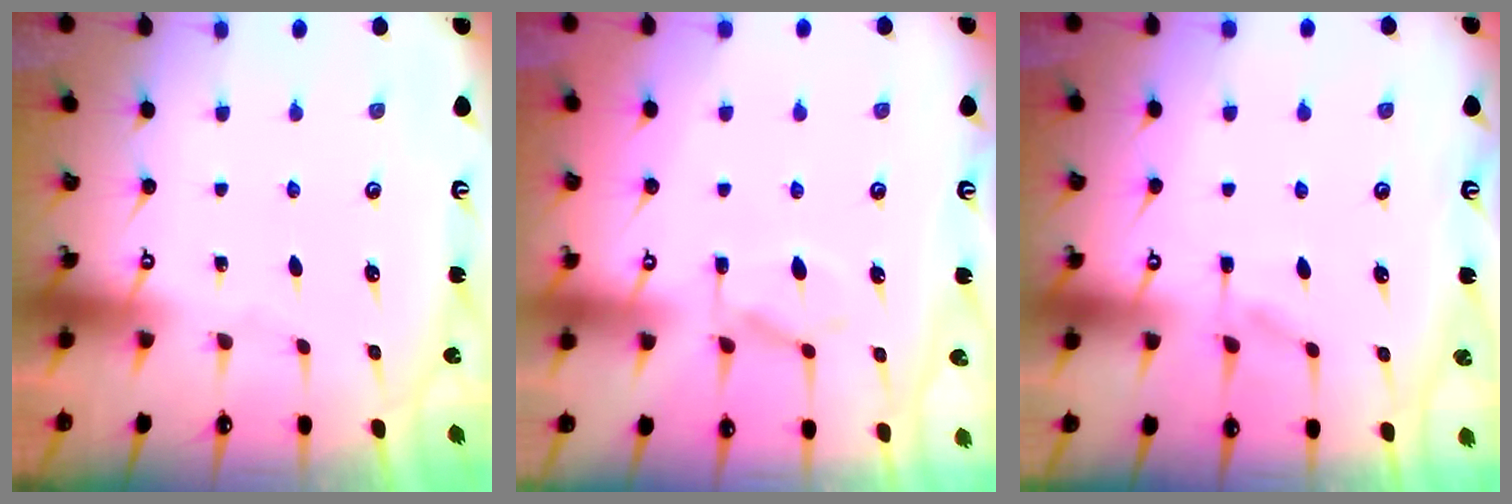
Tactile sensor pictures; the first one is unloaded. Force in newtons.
{"total": 2.0, "press": 1.5, "slide": 1.3}
{"total": 5.5, "press": 5.5, "slide": 0.6}